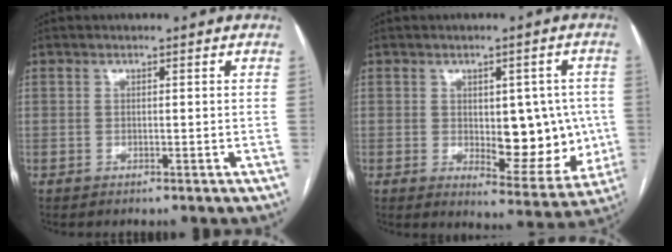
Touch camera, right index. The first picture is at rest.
{"total": 11.3, "force": [-0.3, 5.5, 9.9], "torque": [-0.108, 0.004, 0.013]}